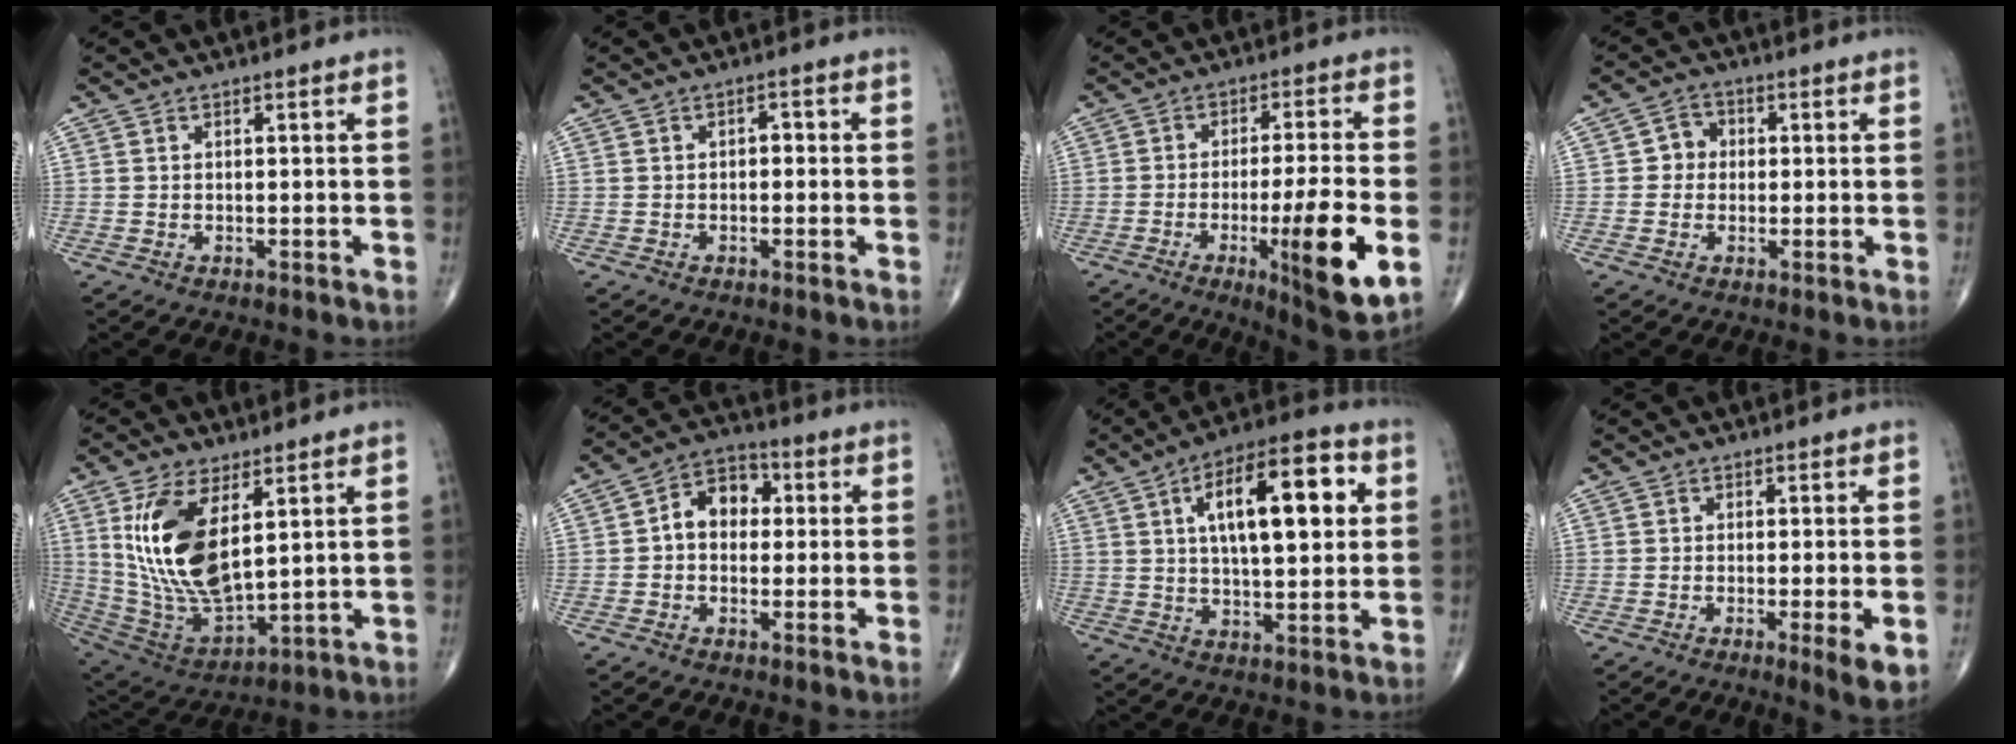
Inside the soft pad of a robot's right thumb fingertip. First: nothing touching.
{"total": 1.6, "force": [-0.1, 1.0, 1.2], "torque": [-0.007, 0.006, -0.009]}
{"total": 15.1, "force": [-4.4, 2.1, 14.3], "torque": [-0.219, -0.011, -0.063]}
{"total": 3.8, "force": [0.1, 3.4, 1.5], "torque": [0.000, 0.009, -0.008]}
{"total": 18.0, "force": [5.2, 8.4, 15.1], "torque": [-0.289, -0.028, 0.116]}
{"total": 7.8, "force": [0.6, 5.8, 5.3], "torque": [-0.060, 0.026, -0.003]}
{"total": 17.4, "force": [4.4, 6.9, 15.3], "torque": [-0.215, 0.007, 0.064]}
{"total": 4.9, "force": [-1.4, 0.7, 4.6], "torque": [-0.073, -0.013, -0.024]}